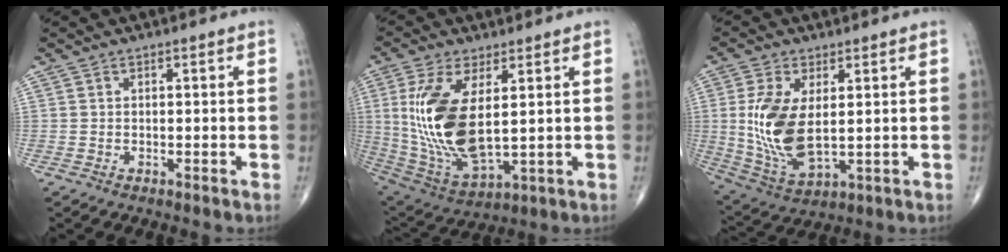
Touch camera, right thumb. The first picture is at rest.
{"total": 17.7, "force": [2.5, 7.7, 15.7], "torque": [-0.328, -0.023, 0.064]}
{"total": 13.2, "force": [1.3, 6.5, 11.4], "torque": [-0.237, -0.013, 0.040]}